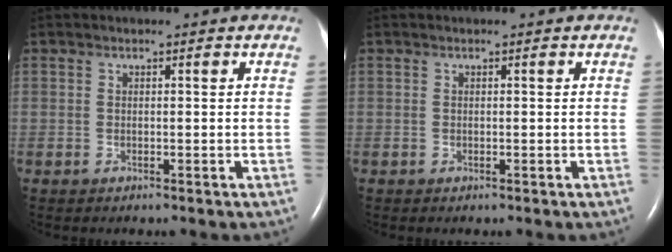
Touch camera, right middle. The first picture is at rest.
{"total": 0.0}